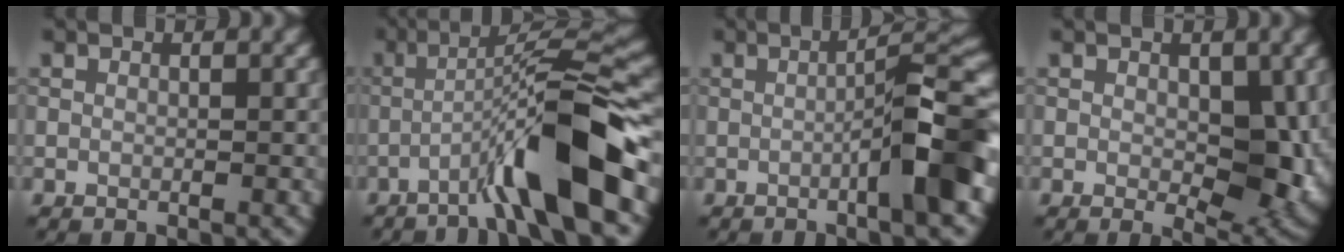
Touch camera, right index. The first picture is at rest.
{"total": 9.4, "force": [-4.3, 0.7, 8.3], "torque": [-0.130, 0.025, -0.080]}
{"total": 7.6, "force": [-1.7, 1.0, 7.3], "torque": [-0.100, 0.018, -0.033]}
{"total": 6.0, "force": [0.3, 3.2, 5.1], "torque": [-0.072, -0.016, 0.012]}